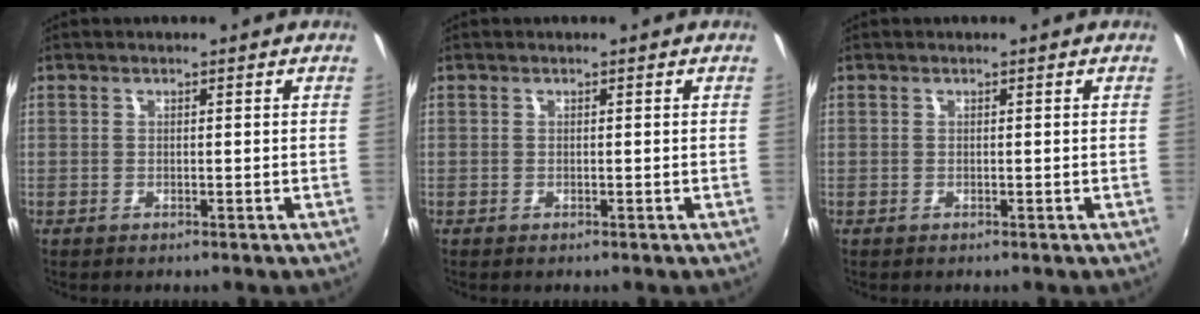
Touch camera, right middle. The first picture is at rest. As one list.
[{"total": 0.0}, {"total": 0.0}]